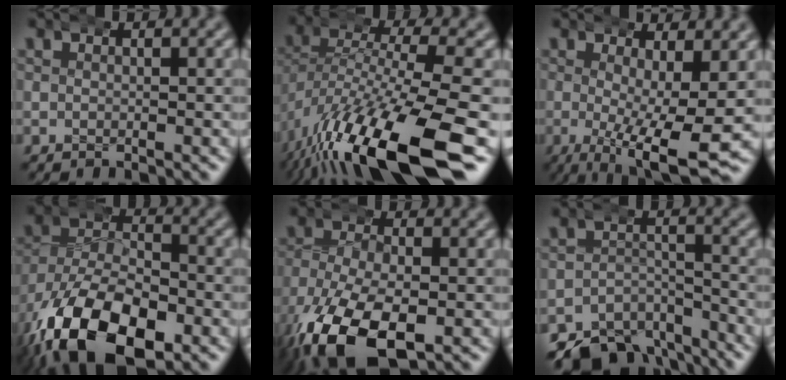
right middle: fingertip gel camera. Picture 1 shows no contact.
{"total": 12.5, "force": [-5.8, 5.4, 9.6], "torque": [-0.194, -0.030, -0.074]}
{"total": 6.9, "force": [-2.0, 1.7, 6.4], "torque": [-0.115, -0.032, -0.019]}
{"total": 12.5, "force": [-5.0, 8.0, 8.2], "torque": [-0.155, -0.045, -0.064]}
{"total": 10.6, "force": [-4.4, 5.9, 7.6], "torque": [-0.171, -0.042, -0.045]}
{"total": 7.8, "force": [-6.6, 3.5, 2.1], "torque": [-0.017, -0.018, -0.111]}